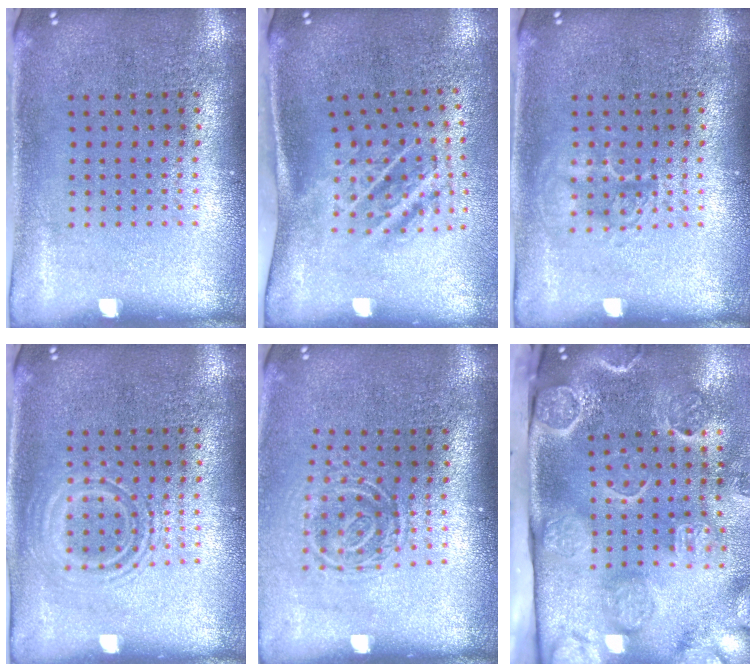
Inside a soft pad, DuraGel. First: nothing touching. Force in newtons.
{"total": 1.9, "press": 1.2, "slide": 1.5}
{"total": 1.7, "press": 1.6, "slide": 0.3}
{"total": 1.1, "press": 1.1, "slide": 0.2}
{"total": 1.6, "press": 1.1, "slide": 1.2}
{"total": 4.7, "press": 3.6, "slide": 3.1}